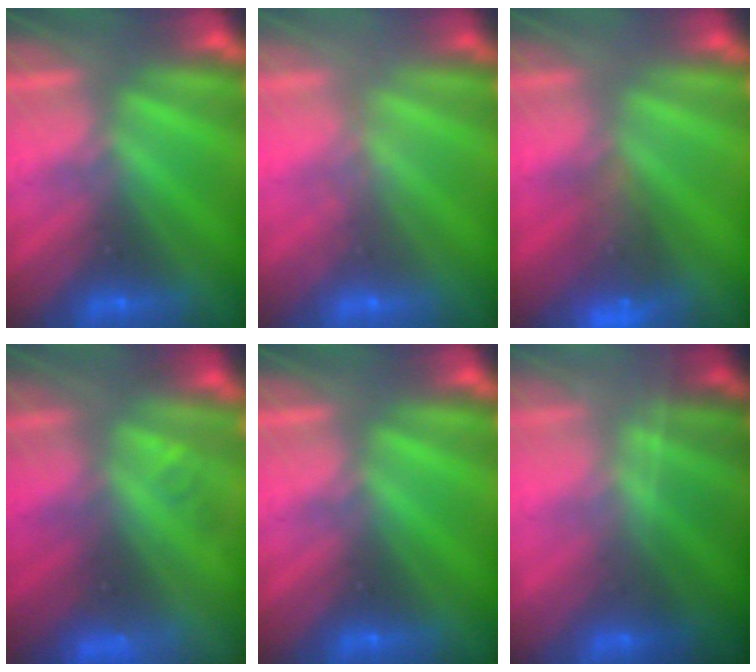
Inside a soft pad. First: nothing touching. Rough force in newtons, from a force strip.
{"total": 1.7}
{"total": 9.0}
{"total": 4.0}
{"total": 0.0}
{"total": 1.7}